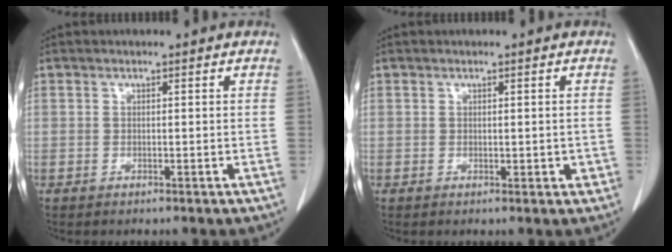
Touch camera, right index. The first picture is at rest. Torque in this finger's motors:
{"motor_torque": [0.14, 0.23, 0.11, 0.08]}